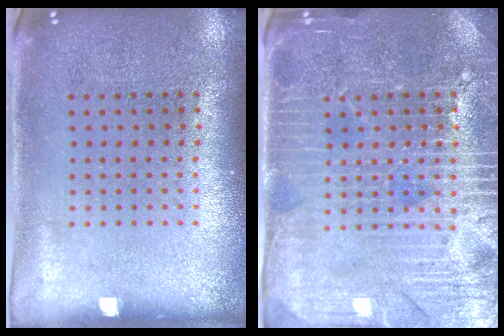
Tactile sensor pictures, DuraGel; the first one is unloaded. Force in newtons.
{"total": 4.3, "press": 4.1, "slide": 1.3}